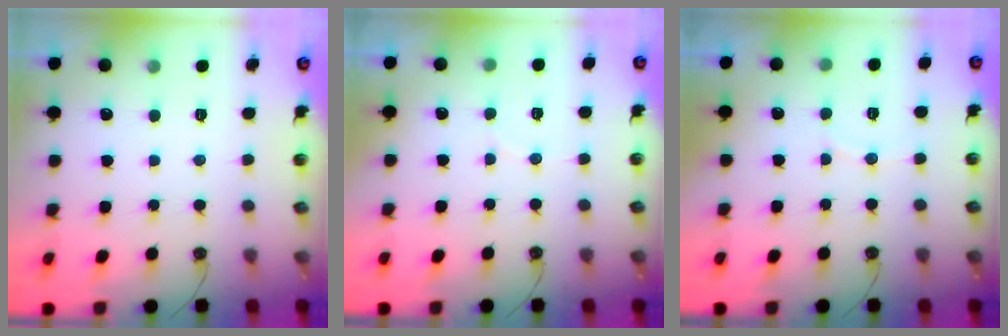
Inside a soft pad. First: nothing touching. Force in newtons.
{"total": 2.7, "press": 2.4, "slide": 1.2}
{"total": 3.5, "press": 3.4, "slide": 0.8}